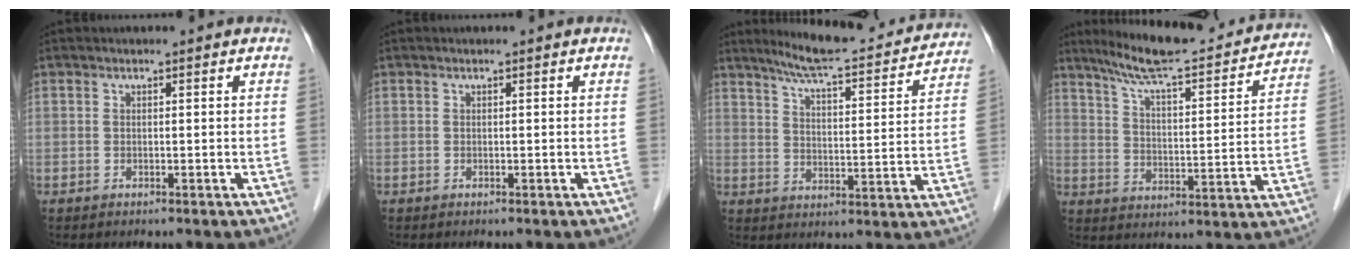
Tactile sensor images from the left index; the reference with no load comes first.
{"total": 0.0}
{"total": 17.8, "force": [16.3, 2.0, 7.0], "torque": [-0.103, -0.010, 0.218]}
{"total": 20.9, "force": [18.7, 2.4, 9.0], "torque": [-0.136, -0.005, 0.258]}